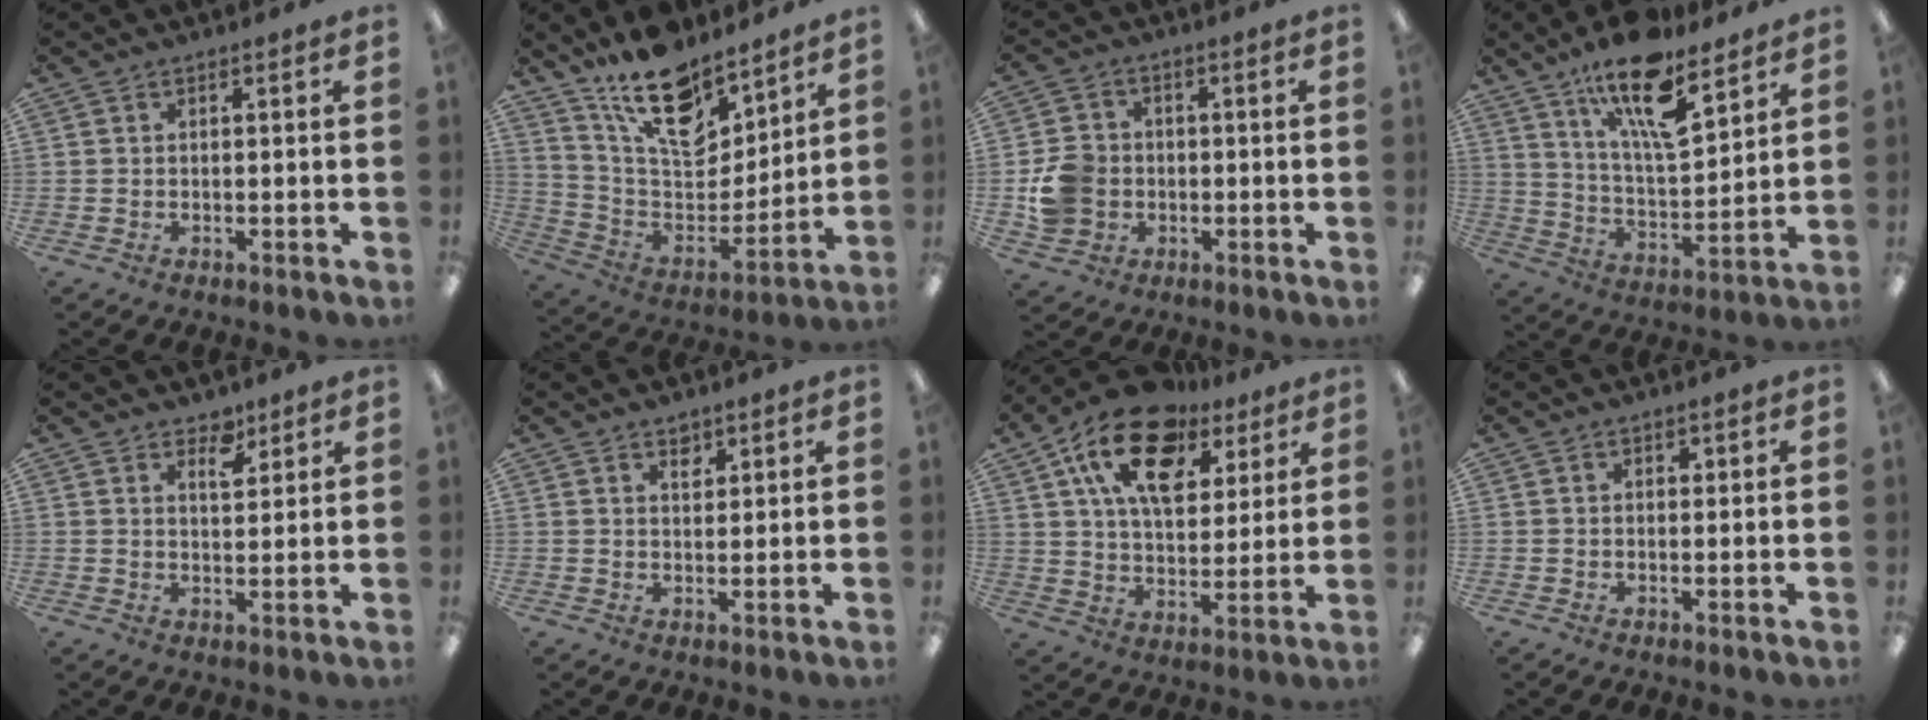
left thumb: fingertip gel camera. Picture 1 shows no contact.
{"total": 18.7, "force": [13.4, 9.0, 9.4], "torque": [-0.163, -0.092, 0.240]}
{"total": 8.5, "force": [-1.2, 7.5, 3.7], "torque": [-0.075, 0.018, -0.019]}
{"total": 18.7, "force": [12.5, 6.6, 12.3], "torque": [-0.204, -0.067, 0.208]}
{"total": 4.9, "force": [3.5, 2.4, 2.3], "torque": [-0.014, -0.022, 0.056]}
{"total": 2.4, "force": [1.8, 1.3, 0.9], "torque": [0.004, -0.011, 0.029]}
{"total": 18.4, "force": [10.4, 10.7, 10.8], "torque": [-0.189, -0.039, 0.185]}
{"total": 0.6, "force": [0.3, 0.5, 0.0], "torque": [0.000, 0.002, 0.006]}